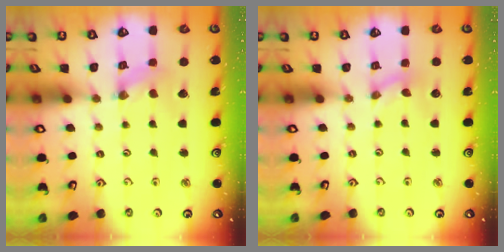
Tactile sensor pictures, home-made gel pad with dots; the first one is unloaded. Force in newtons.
{"total": 0.0}